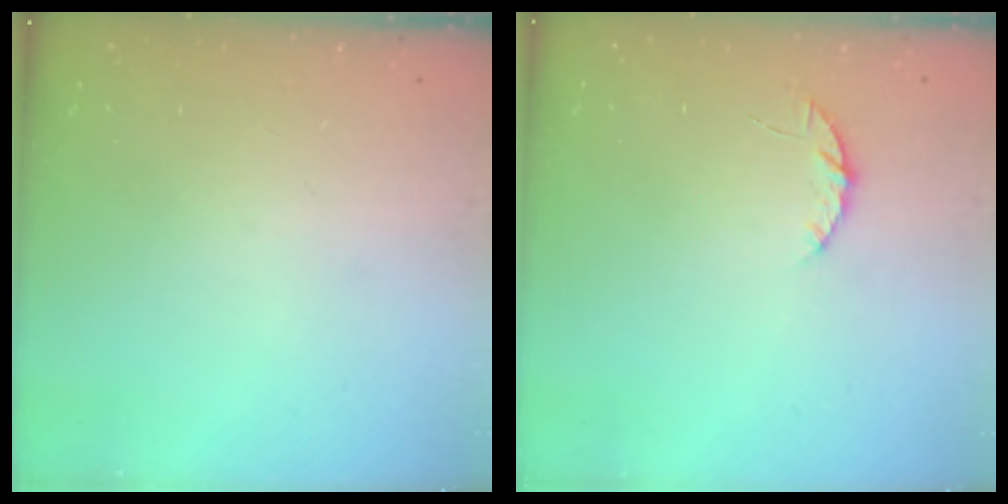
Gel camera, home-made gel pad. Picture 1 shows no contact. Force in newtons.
{"total": 4.2, "press": 4.2, "slide": 0.5}